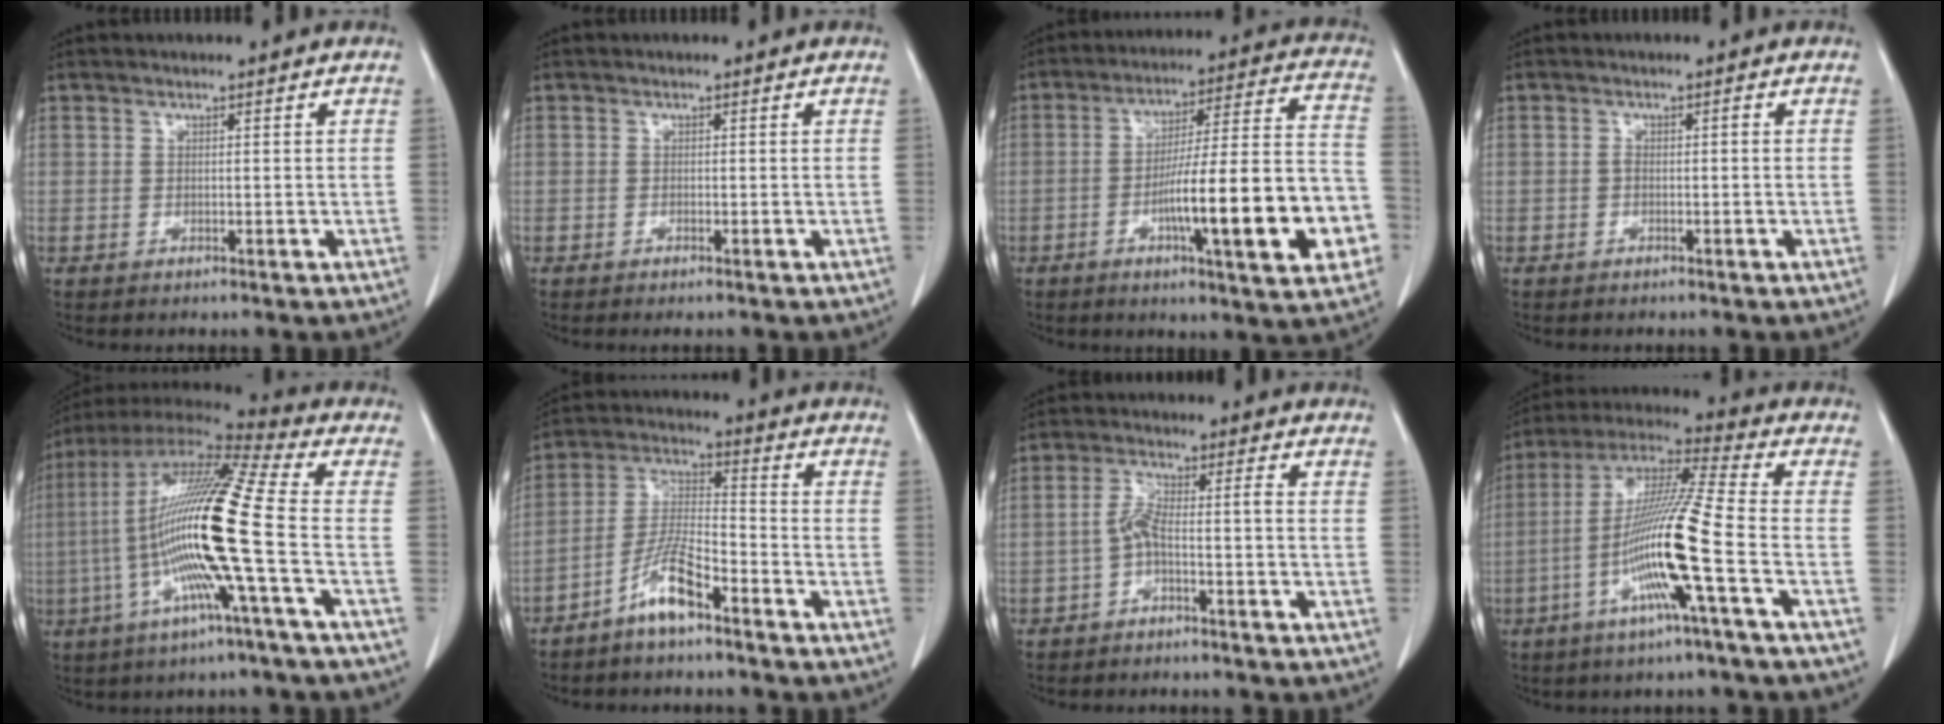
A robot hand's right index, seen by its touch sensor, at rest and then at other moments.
{"total": 0.5, "force": [-0.4, 0.0, 0.4], "torque": [-0.007, -0.002, -0.004]}
{"total": 20.4, "force": [-6.1, 2.3, 19.3], "torque": [-0.244, 0.018, -0.085]}
{"total": 0.9, "force": [-0.2, 0.4, 0.8], "torque": [-0.013, 0.003, -0.004]}
{"total": 20.1, "force": [-3.5, -0.5, 19.8], "torque": [-0.386, -0.004, -0.085]}
{"total": 7.7, "force": [-5.2, 1.3, 5.5], "torque": [-0.121, 0.000, -0.104]}
{"total": 4.1, "force": [-1.8, 0.3, 3.7], "torque": [-0.081, 0.019, -0.033]}
{"total": 15.0, "force": [-4.8, -1.3, 14.2], "torque": [-0.278, -0.004, -0.100]}